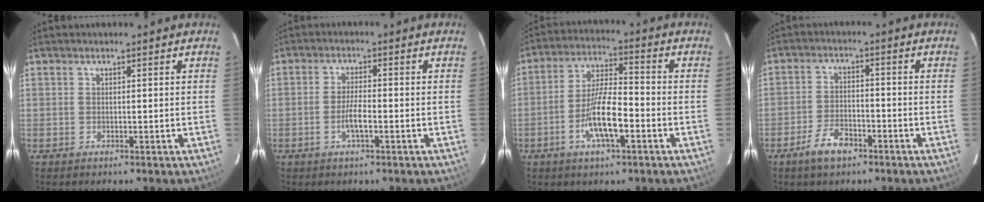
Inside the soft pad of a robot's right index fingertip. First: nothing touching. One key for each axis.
{"total": 3.7, "fx": -1.5, "fy": 0.8, "fz": 3.2, "tx": -0.067, "ty": -0.002, "tz": -0.027}
{"total": 10.0, "fx": -4.0, "fy": 2.5, "fz": 8.8, "tx": -0.174, "ty": -0.001, "tz": -0.071}
{"total": 6.4, "fx": -4.3, "fy": 3.0, "fz": 3.6, "tx": -0.085, "ty": 0.003, "tz": -0.077}